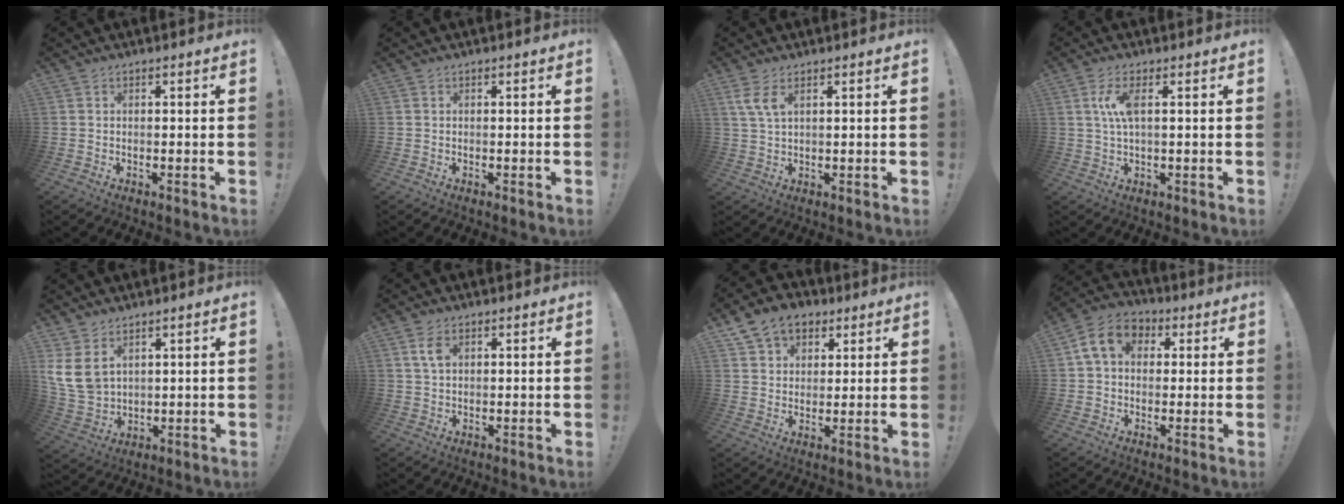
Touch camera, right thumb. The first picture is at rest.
{"total": 0.0}
{"total": 5.0, "force": [2.3, 1.6, 4.1], "torque": [-0.080, -0.002, 0.042]}
{"total": 6.5, "force": [1.5, 1.9, 6.1], "torque": [-0.120, 0.001, 0.022]}
{"total": 9.6, "force": [4.4, 6.2, 5.7], "torque": [-0.124, -0.025, 0.093]}
{"total": 4.4, "force": [1.7, 2.4, 3.3], "torque": [-0.058, 0.000, 0.030]}
{"total": 10.5, "force": [5.9, 7.7, 4.1], "torque": [-0.071, -0.021, 0.118]}
{"total": 10.5, "force": [3.1, 7.7, 6.4], "torque": [-0.097, 0.004, 0.064]}